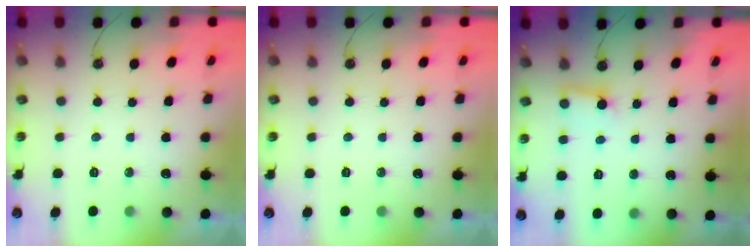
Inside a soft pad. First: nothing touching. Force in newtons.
{"total": 0.0}
{"total": 3.0, "press": 3.0, "slide": 0.4}